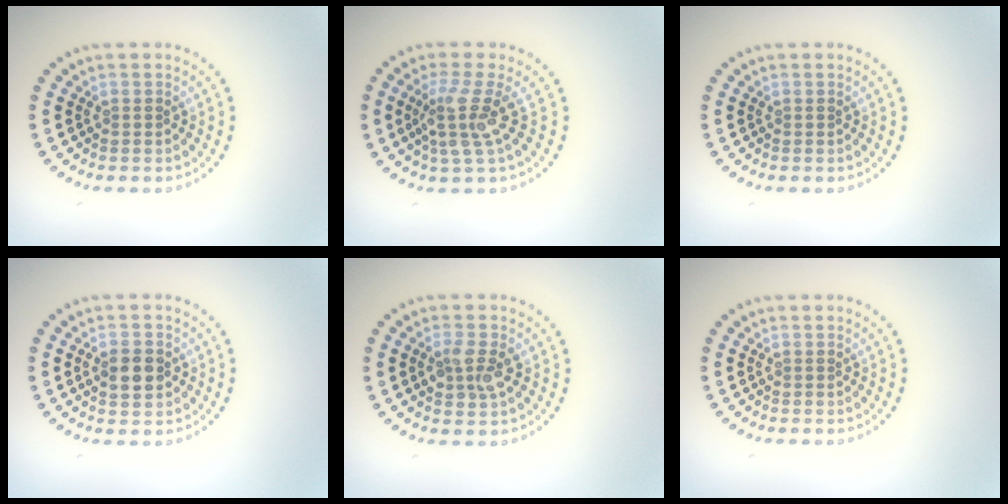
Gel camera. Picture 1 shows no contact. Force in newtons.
{"total": 3.6, "press": 2.6, "slide": 2.5}
{"total": 0.0}
{"total": 3.0, "press": 3.0, "slide": 0.1}
{"total": 2.5, "press": 2.5, "slide": 0.2}
{"total": 0.0}